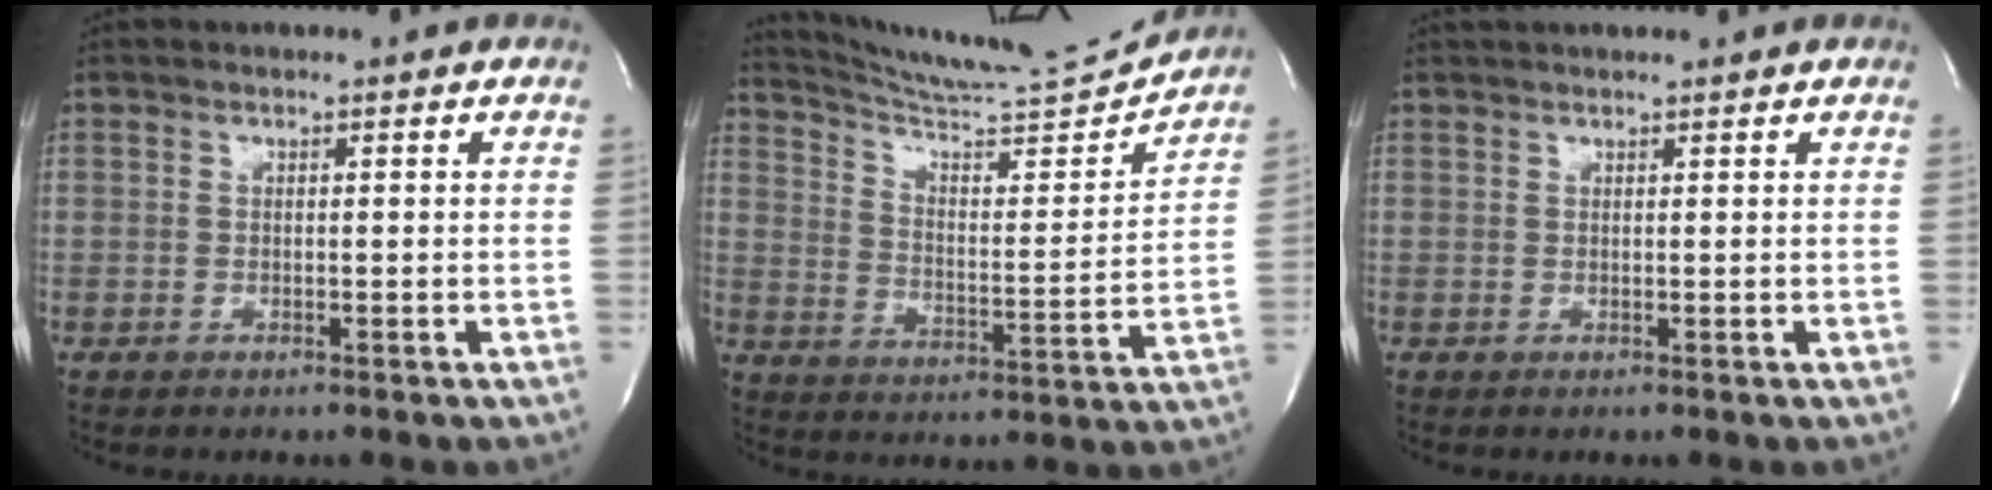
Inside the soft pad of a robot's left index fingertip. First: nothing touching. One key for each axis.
{"total": 18.1, "fx": 17.6, "fy": -0.2, "fz": 4.6, "tx": -0.086, "ty": -0.053, "tz": 0.259}
{"total": 4.6, "fx": 4.3, "fy": 0.4, "fz": 1.6, "tx": -0.025, "ty": 0.027, "tz": 0.056}